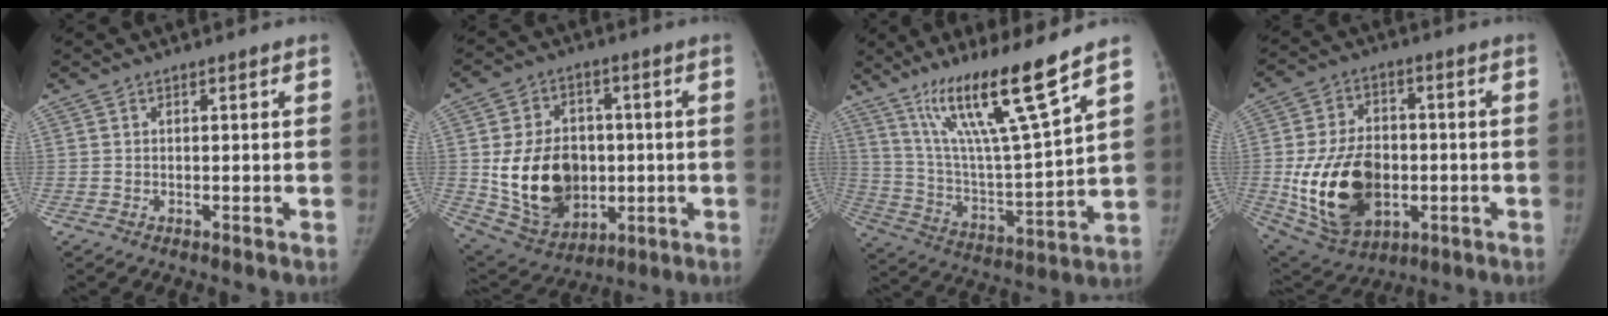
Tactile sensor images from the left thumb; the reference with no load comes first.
{"total": 18.4, "force": [-0.9, 13.8, 12.1], "torque": [-0.175, -0.003, 0.013]}
{"total": 18.5, "force": [12.5, 0.8, 13.6], "torque": [-0.224, -0.069, 0.229]}
{"total": 20.0, "force": [-3.1, 13.6, 14.3], "torque": [-0.232, 0.001, -0.031]}